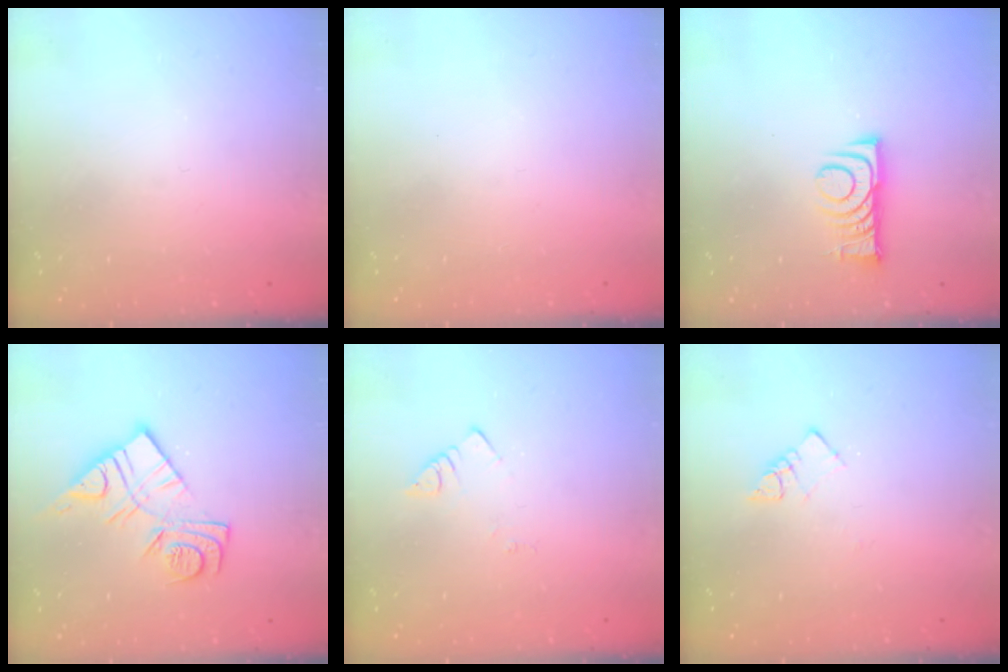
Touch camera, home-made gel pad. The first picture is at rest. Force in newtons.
{"total": 1.6, "press": 1.6, "slide": 0.1}
{"total": 8.5, "press": 8.4, "slide": 0.9}
{"total": 12.3, "press": 12.2, "slide": 1.5}
{"total": 1.7, "press": 1.7, "slide": 0.3}
{"total": 3.9, "press": 3.9, "slide": 0.4}